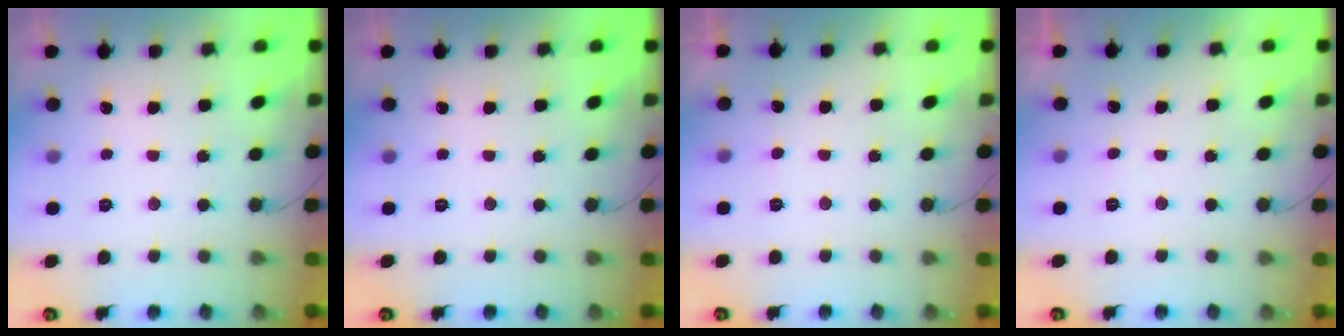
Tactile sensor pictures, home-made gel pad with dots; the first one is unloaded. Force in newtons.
{"total": 0.0}
{"total": 3.3, "press": 3.3, "slide": 0.3}
{"total": 2.3, "press": 2.3, "slide": 0.2}